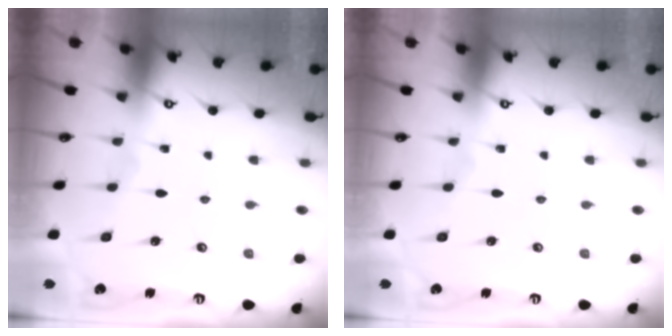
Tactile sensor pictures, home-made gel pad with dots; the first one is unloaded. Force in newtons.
{"total": 0.0}